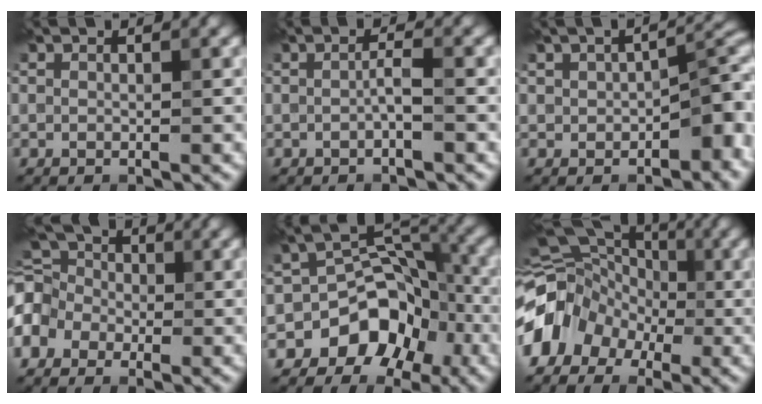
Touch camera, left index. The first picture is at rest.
{"total": 1.2, "force": [-0.3, -0.2, 1.1], "torque": [-0.022, 0.008, -0.005]}
{"total": 6.6, "force": [-0.9, 3.9, 5.2], "torque": [-0.057, 0.010, -0.018]}
{"total": 7.7, "force": [-0.7, 5.9, 4.8], "torque": [-0.111, 0.026, -0.045]}
{"total": 6.7, "force": [-3.4, 4.8, 3.2], "torque": [-0.025, 0.024, -0.059]}
{"total": 7.1, "force": [-2.4, 5.7, 3.6], "torque": [-0.046, 0.014, -0.050]}